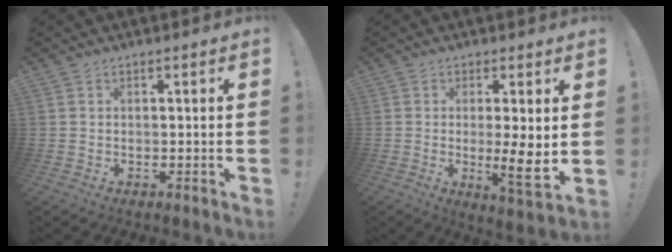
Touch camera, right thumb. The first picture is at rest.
{"total": 9.0, "force": [-0.4, 0.7, 9.0], "torque": [-0.133, -0.020, -0.009]}